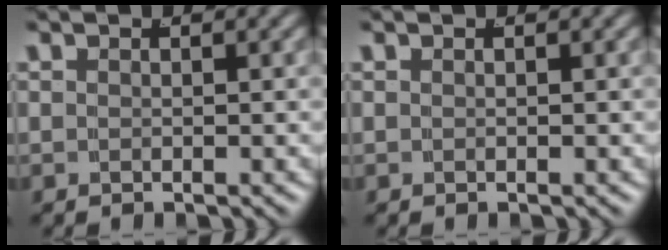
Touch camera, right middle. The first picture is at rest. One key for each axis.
{"total": 0.0}